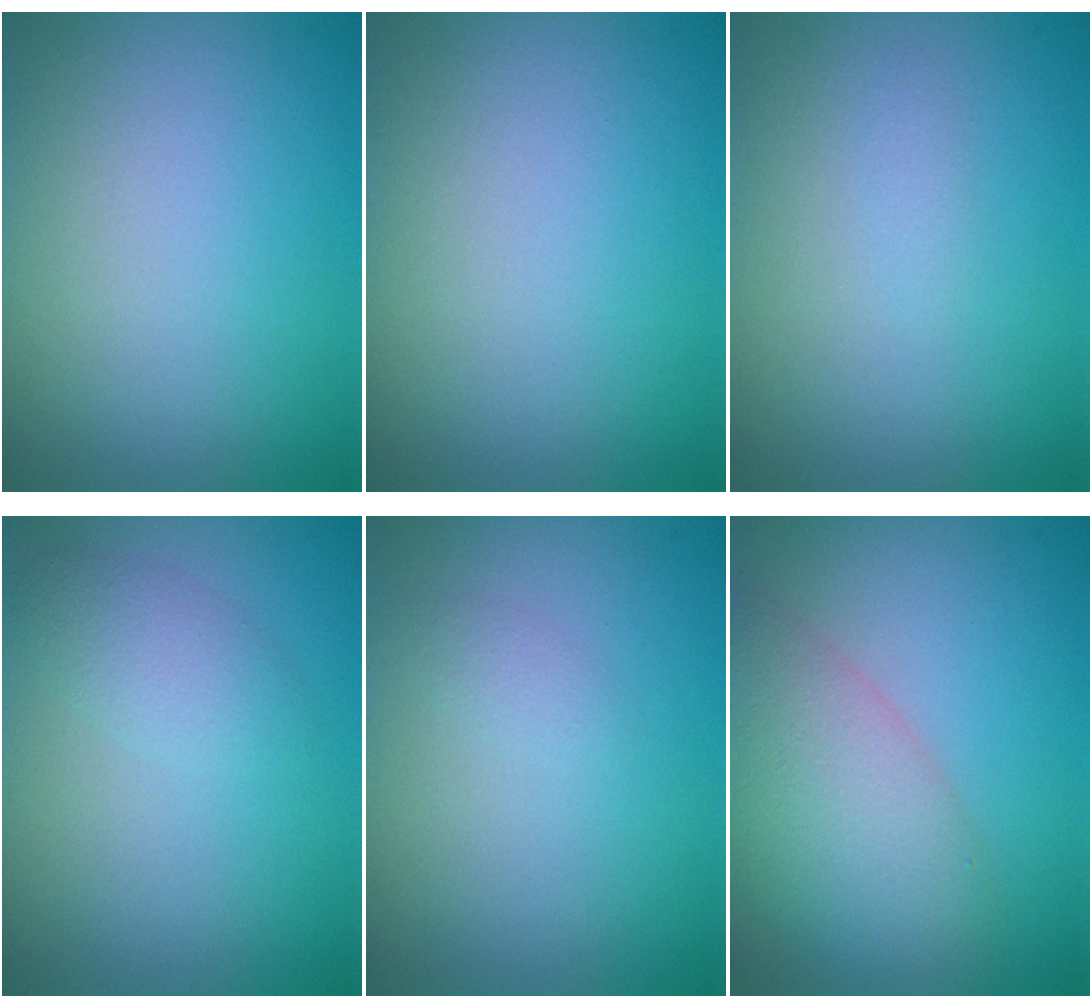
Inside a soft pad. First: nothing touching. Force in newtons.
{"total": 0.0}
{"total": 0.6, "press": 0.6, "slide": 0.1}
{"total": 1.8, "press": 1.8, "slide": 0.0}
{"total": 0.7, "press": 0.7, "slide": 0.0}
{"total": 7.4, "press": 7.4, "slide": 0.3}